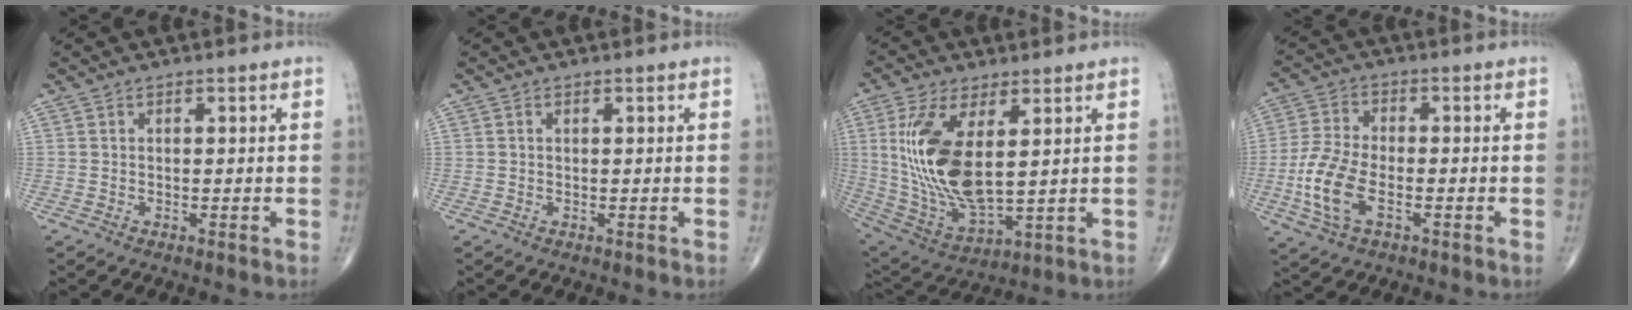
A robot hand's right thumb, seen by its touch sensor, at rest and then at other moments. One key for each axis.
{"total": 0.0}
{"total": 17.8, "fx": 3.5, "fy": 7.7, "fz": 15.7, "tx": -0.326, "ty": -0.025, "tz": 0.081}
{"total": 10.2, "fx": -3.0, "fy": 5.2, "fz": 8.2, "tx": -0.186, "ty": 0.008, "tz": -0.060}